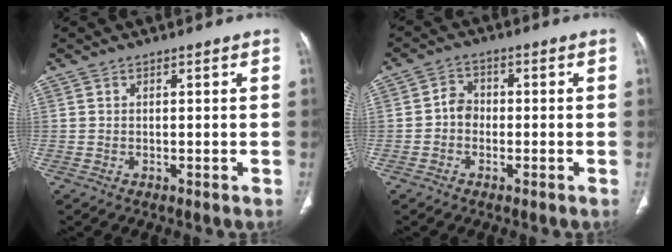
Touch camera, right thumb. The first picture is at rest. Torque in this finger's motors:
{"motor_torque": [0.54, 0.55, 0.39, -0.28, 0.05]}